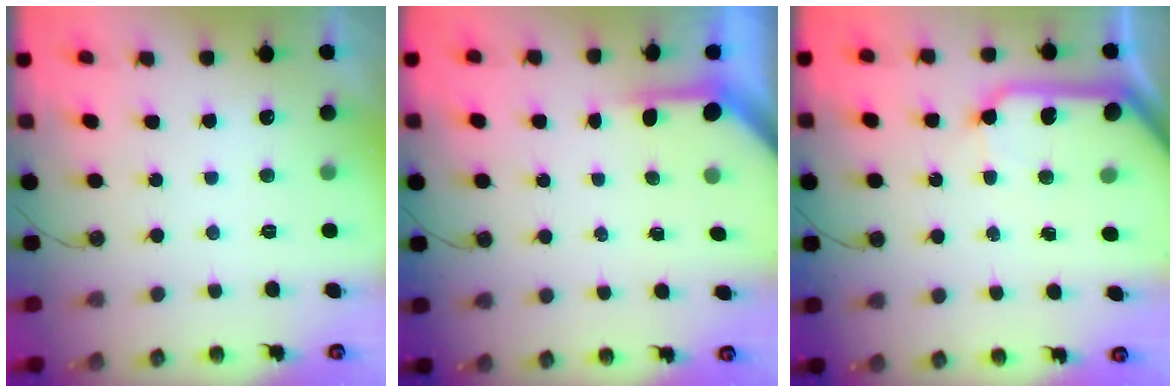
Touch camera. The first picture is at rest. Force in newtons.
{"total": 3.5, "press": 3.5, "slide": 0.3}
{"total": 13.9, "press": 13.9, "slide": 1.2}